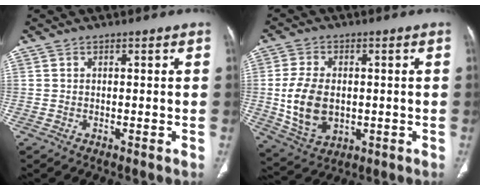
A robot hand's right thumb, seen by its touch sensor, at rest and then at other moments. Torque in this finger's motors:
{"motor_torque": [-0.35, 0.84, 0.46, 0.65, 0.33]}